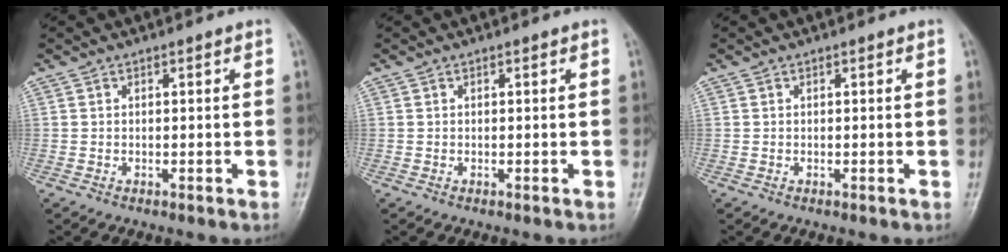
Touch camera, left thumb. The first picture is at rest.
{"total": 0.0}
{"total": 0.0}